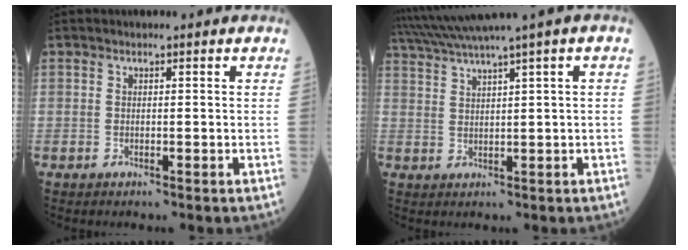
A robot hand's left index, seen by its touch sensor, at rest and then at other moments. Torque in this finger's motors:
{"motor_torque": [-0.66, -1.48, 0.38, 0.18]}